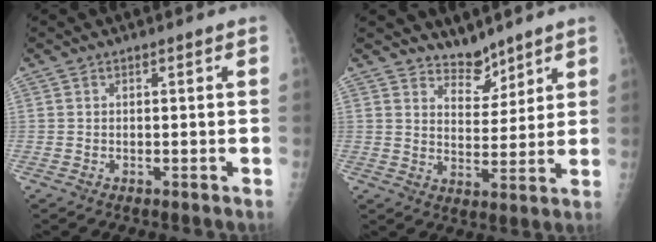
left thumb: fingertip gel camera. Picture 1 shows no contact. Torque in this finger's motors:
{"motor_torque": [-0.20, -0.17, -0.09, -0.14, -0.02]}